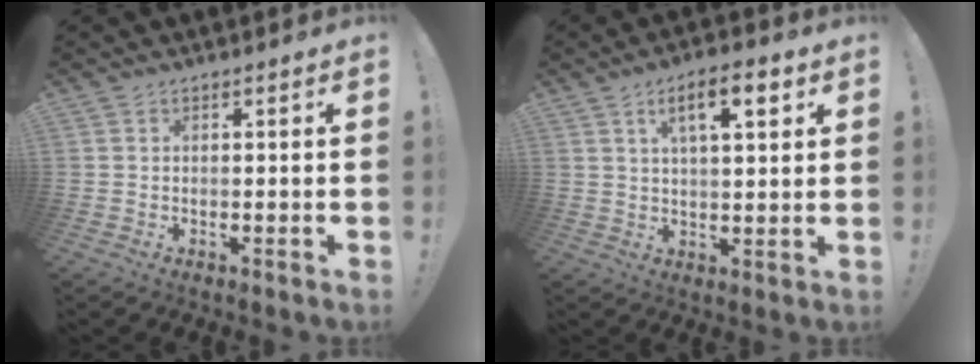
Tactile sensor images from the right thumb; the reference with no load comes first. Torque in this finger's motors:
{"motor_torque": [0.68, 0.71, 0.13, 0.15, 0.12]}